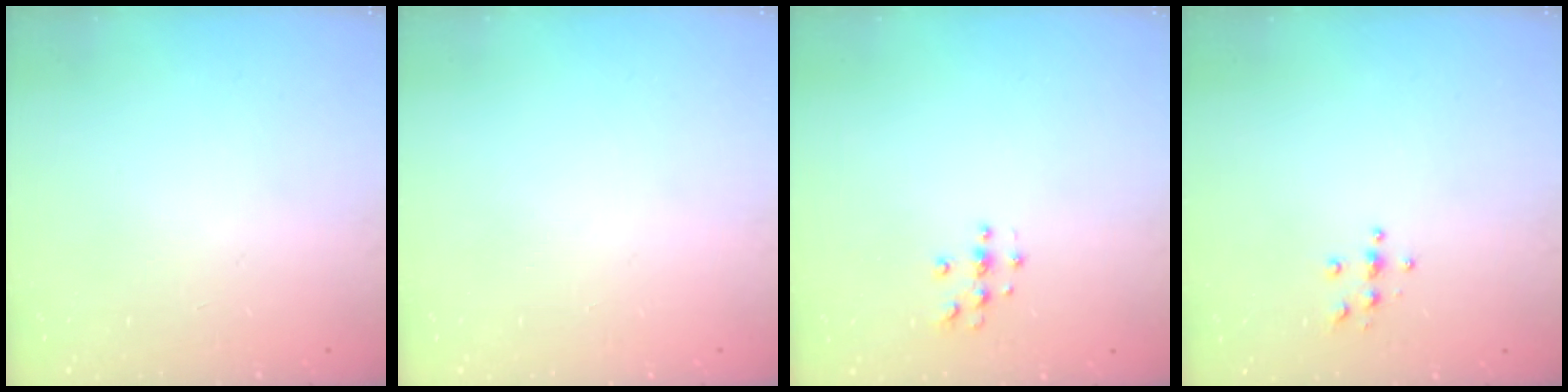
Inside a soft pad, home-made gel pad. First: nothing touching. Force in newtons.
{"total": 0.0}
{"total": 3.7, "press": 3.7, "slide": 0.5}
{"total": 3.9, "press": 3.9, "slide": 0.4}